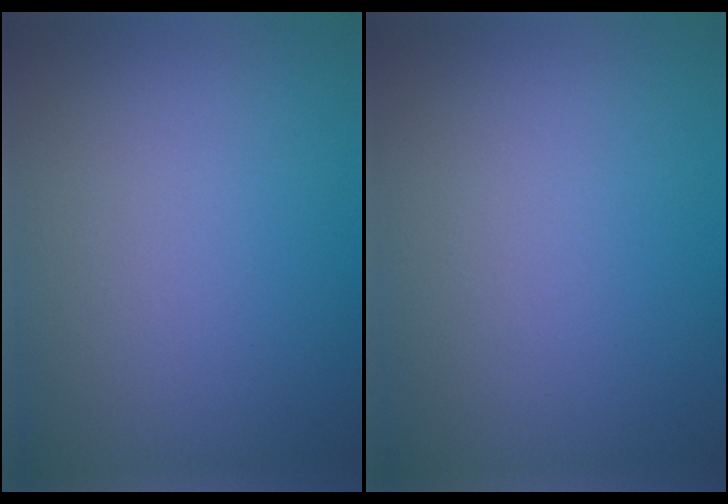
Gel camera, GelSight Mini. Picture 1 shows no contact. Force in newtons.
{"total": 0.0}